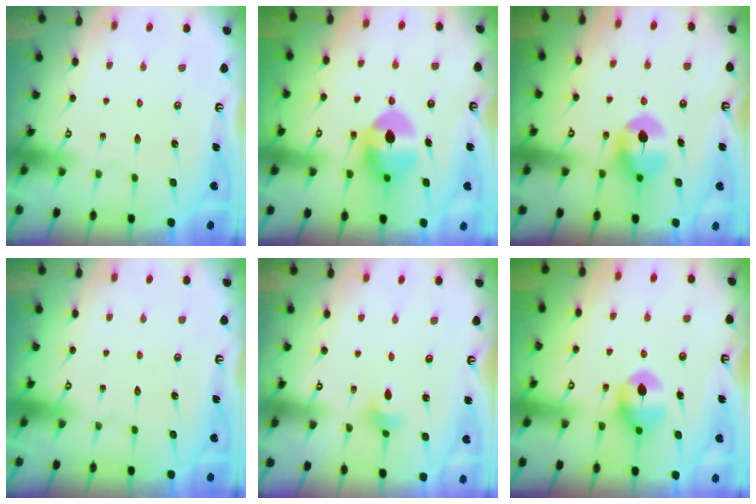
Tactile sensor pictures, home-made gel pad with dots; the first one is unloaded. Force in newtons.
{"total": 10.0, "press": 9.9, "slide": 1.7}
{"total": 8.3, "press": 8.2, "slide": 1.2}
{"total": 0.0}
{"total": 3.1, "press": 3.0, "slide": 0.6}
{"total": 8.9, "press": 8.9, "slide": 0.3}